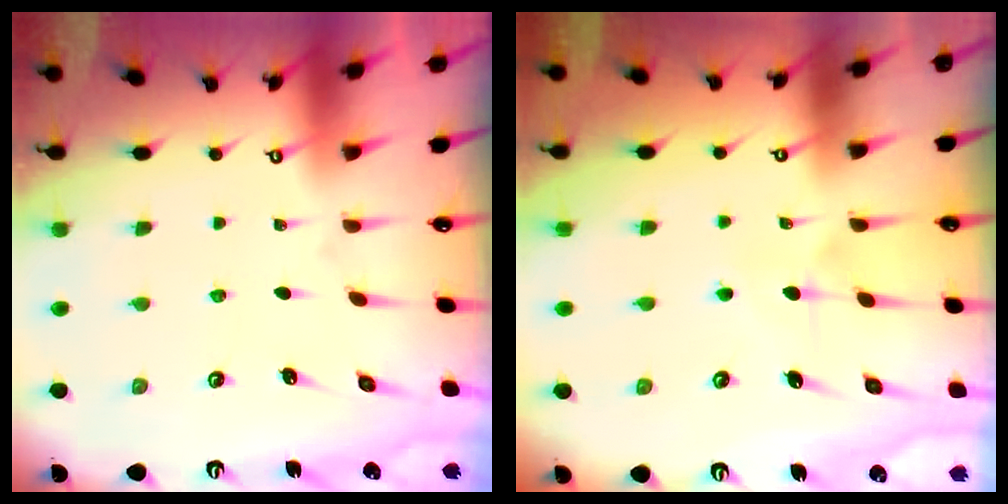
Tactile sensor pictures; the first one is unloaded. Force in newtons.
{"total": 5.5, "press": 5.4, "slide": 0.8}